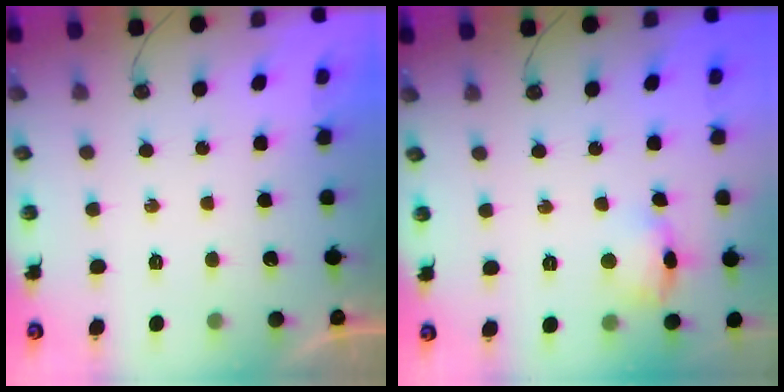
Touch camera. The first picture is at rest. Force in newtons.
{"total": 8.4, "press": 8.3, "slide": 1.2}